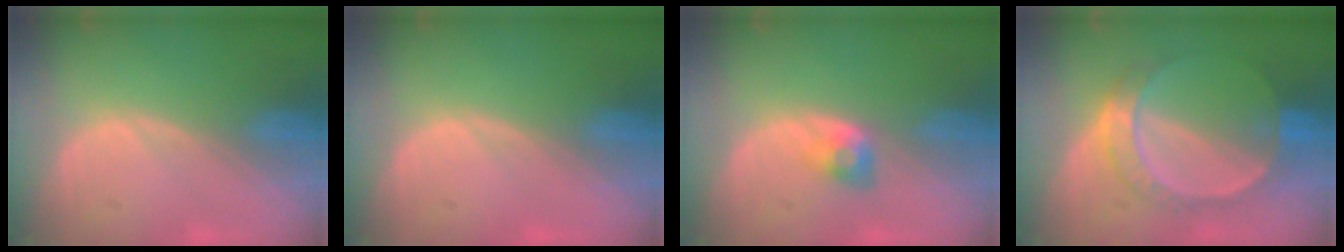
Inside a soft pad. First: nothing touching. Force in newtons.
{"total": 0.0}
{"total": 2.8, "press": 2.4, "slide": 1.4}
{"total": 6.8, "press": 6.5, "slide": 1.7}